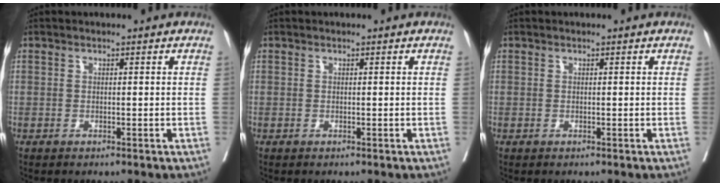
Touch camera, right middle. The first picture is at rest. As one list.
[{"total": 0.0}, {"total": 0.0}]